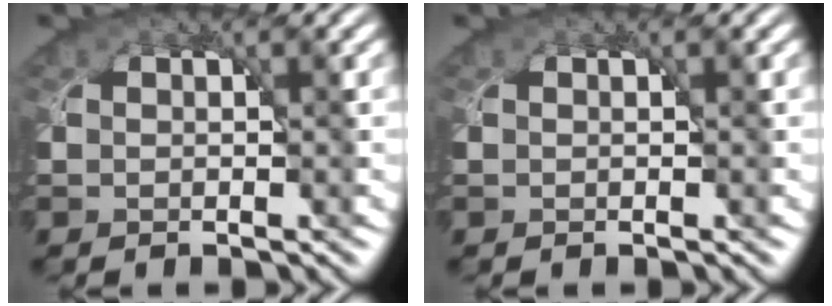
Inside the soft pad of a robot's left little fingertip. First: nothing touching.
{"total": 0.0}